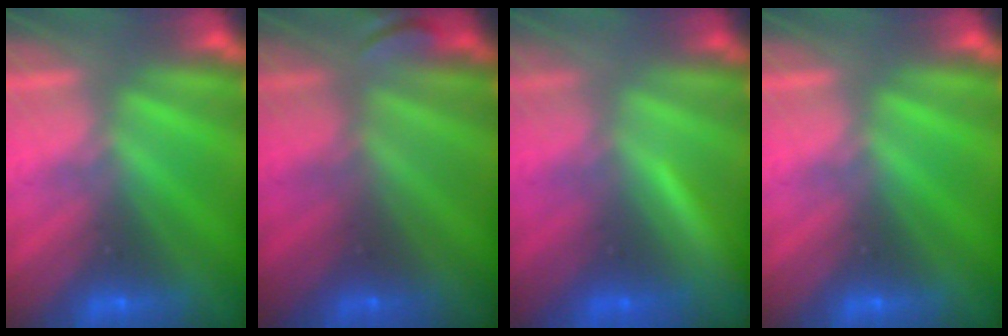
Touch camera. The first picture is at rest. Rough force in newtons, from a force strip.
{"total": 2.3}
{"total": 1.7}
{"total": 0.0}